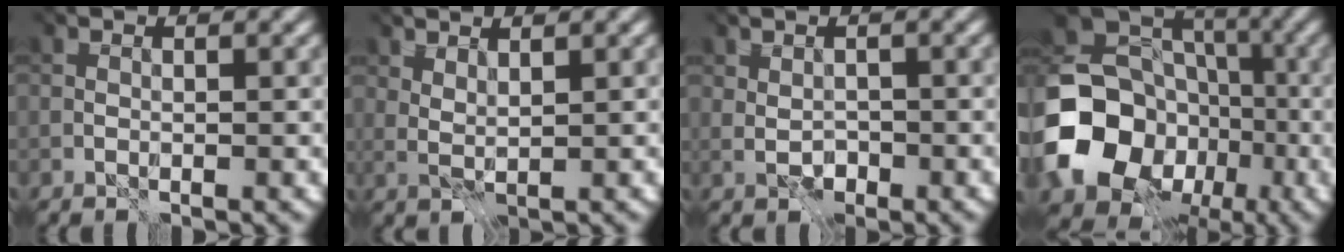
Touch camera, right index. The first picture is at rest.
{"total": 1.4, "force": [1.4, -0.2, 0.3], "torque": [-0.014, -0.002, 0.029]}
{"total": 0.5, "force": [-0.1, 0.4, 0.3], "torque": [-0.004, -0.001, -0.001]}
{"total": 15.5, "force": [-4.2, 13.1, 7.1], "torque": [-0.169, -0.005, -0.088]}